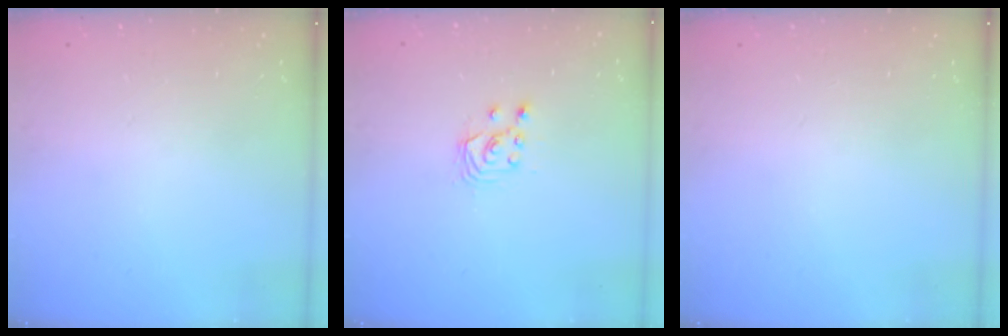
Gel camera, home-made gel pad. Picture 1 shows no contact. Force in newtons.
{"total": 2.9, "press": 2.9, "slide": 0.2}
{"total": 0.0}